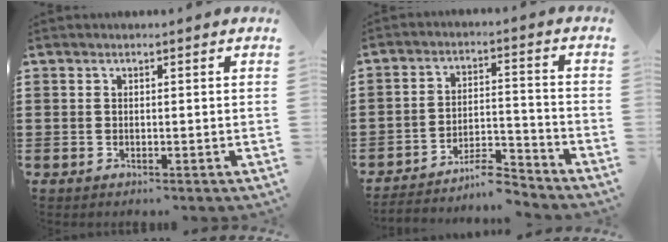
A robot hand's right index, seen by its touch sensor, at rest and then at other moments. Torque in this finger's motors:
{"motor_torque": [-1.90, -0.24, -1.05, -0.21]}